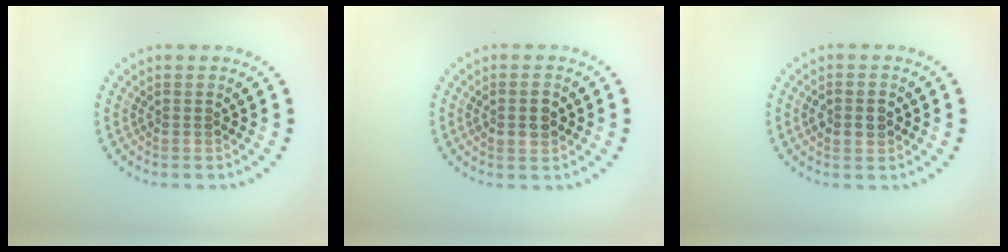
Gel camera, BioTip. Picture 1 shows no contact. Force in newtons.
{"total": 2.0, "press": 2.0, "slide": 0.2}
{"total": 2.9, "press": 2.9, "slide": 0.2}